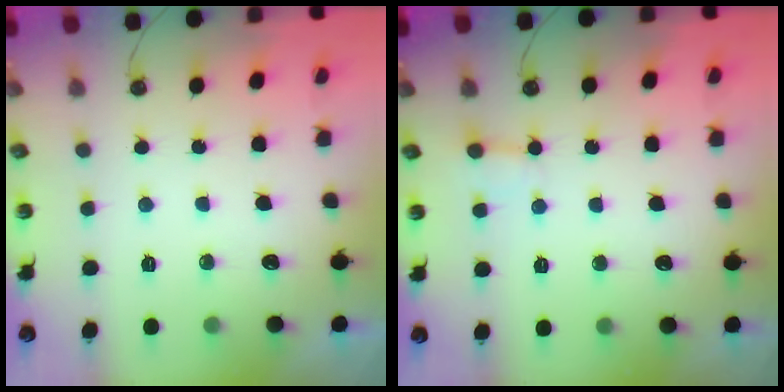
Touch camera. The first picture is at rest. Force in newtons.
{"total": 1.7, "press": 1.7, "slide": 0.0}